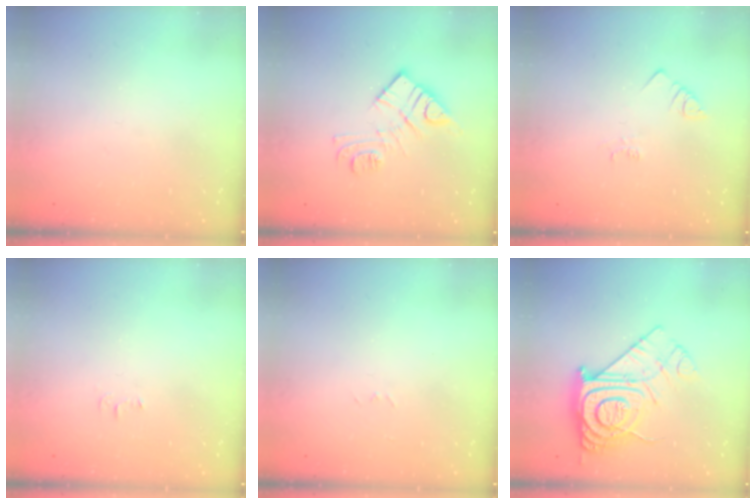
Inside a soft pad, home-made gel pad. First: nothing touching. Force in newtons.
{"total": 11.3, "press": 11.3, "slide": 0.3}
{"total": 1.4, "press": 1.4, "slide": 0.3}
{"total": 3.0, "press": 3.0, "slide": 0.5}
{"total": 2.6, "press": 2.6, "slide": 0.4}
{"total": 14.8, "press": 14.7, "slide": 1.3}